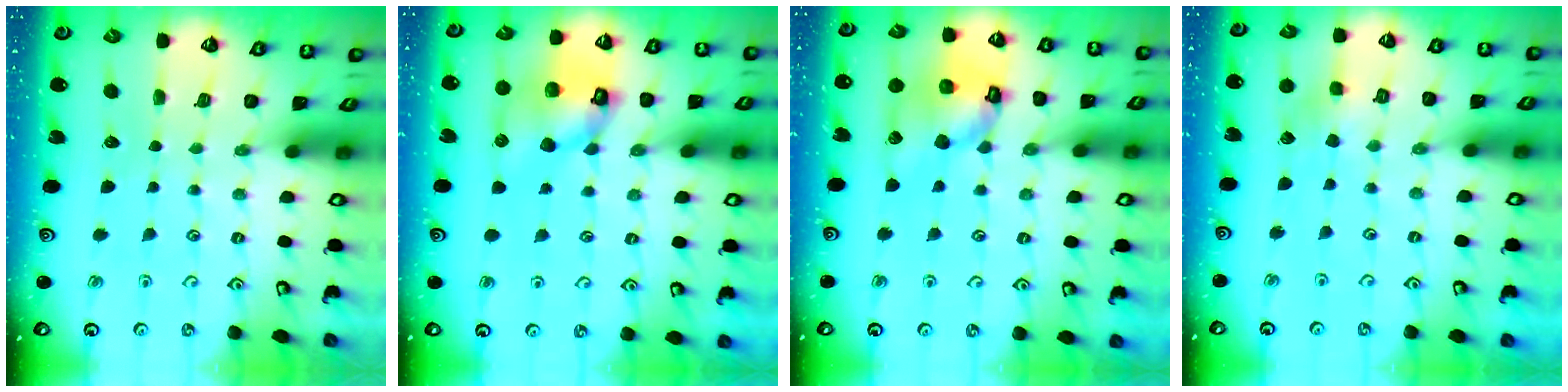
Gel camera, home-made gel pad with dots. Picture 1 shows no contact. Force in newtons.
{"total": 12.3, "press": 12.2, "slide": 1.6}
{"total": 14.4, "press": 14.2, "slide": 1.9}
{"total": 5.4, "press": 5.4, "slide": 0.6}